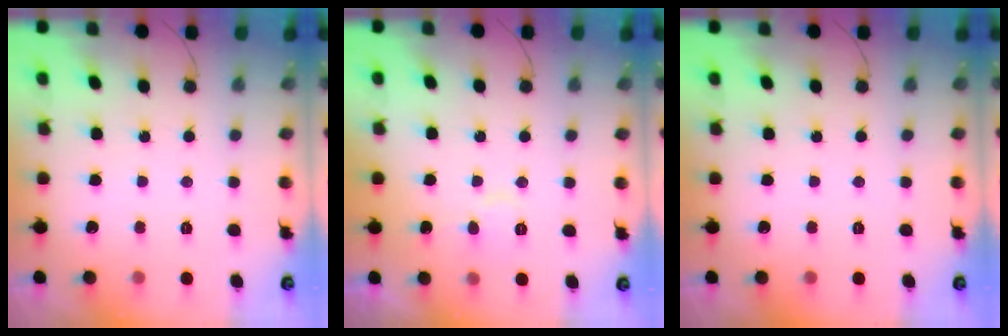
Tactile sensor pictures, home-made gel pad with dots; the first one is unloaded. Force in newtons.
{"total": 4.3, "press": 4.3, "slide": 0.5}
{"total": 0.0}